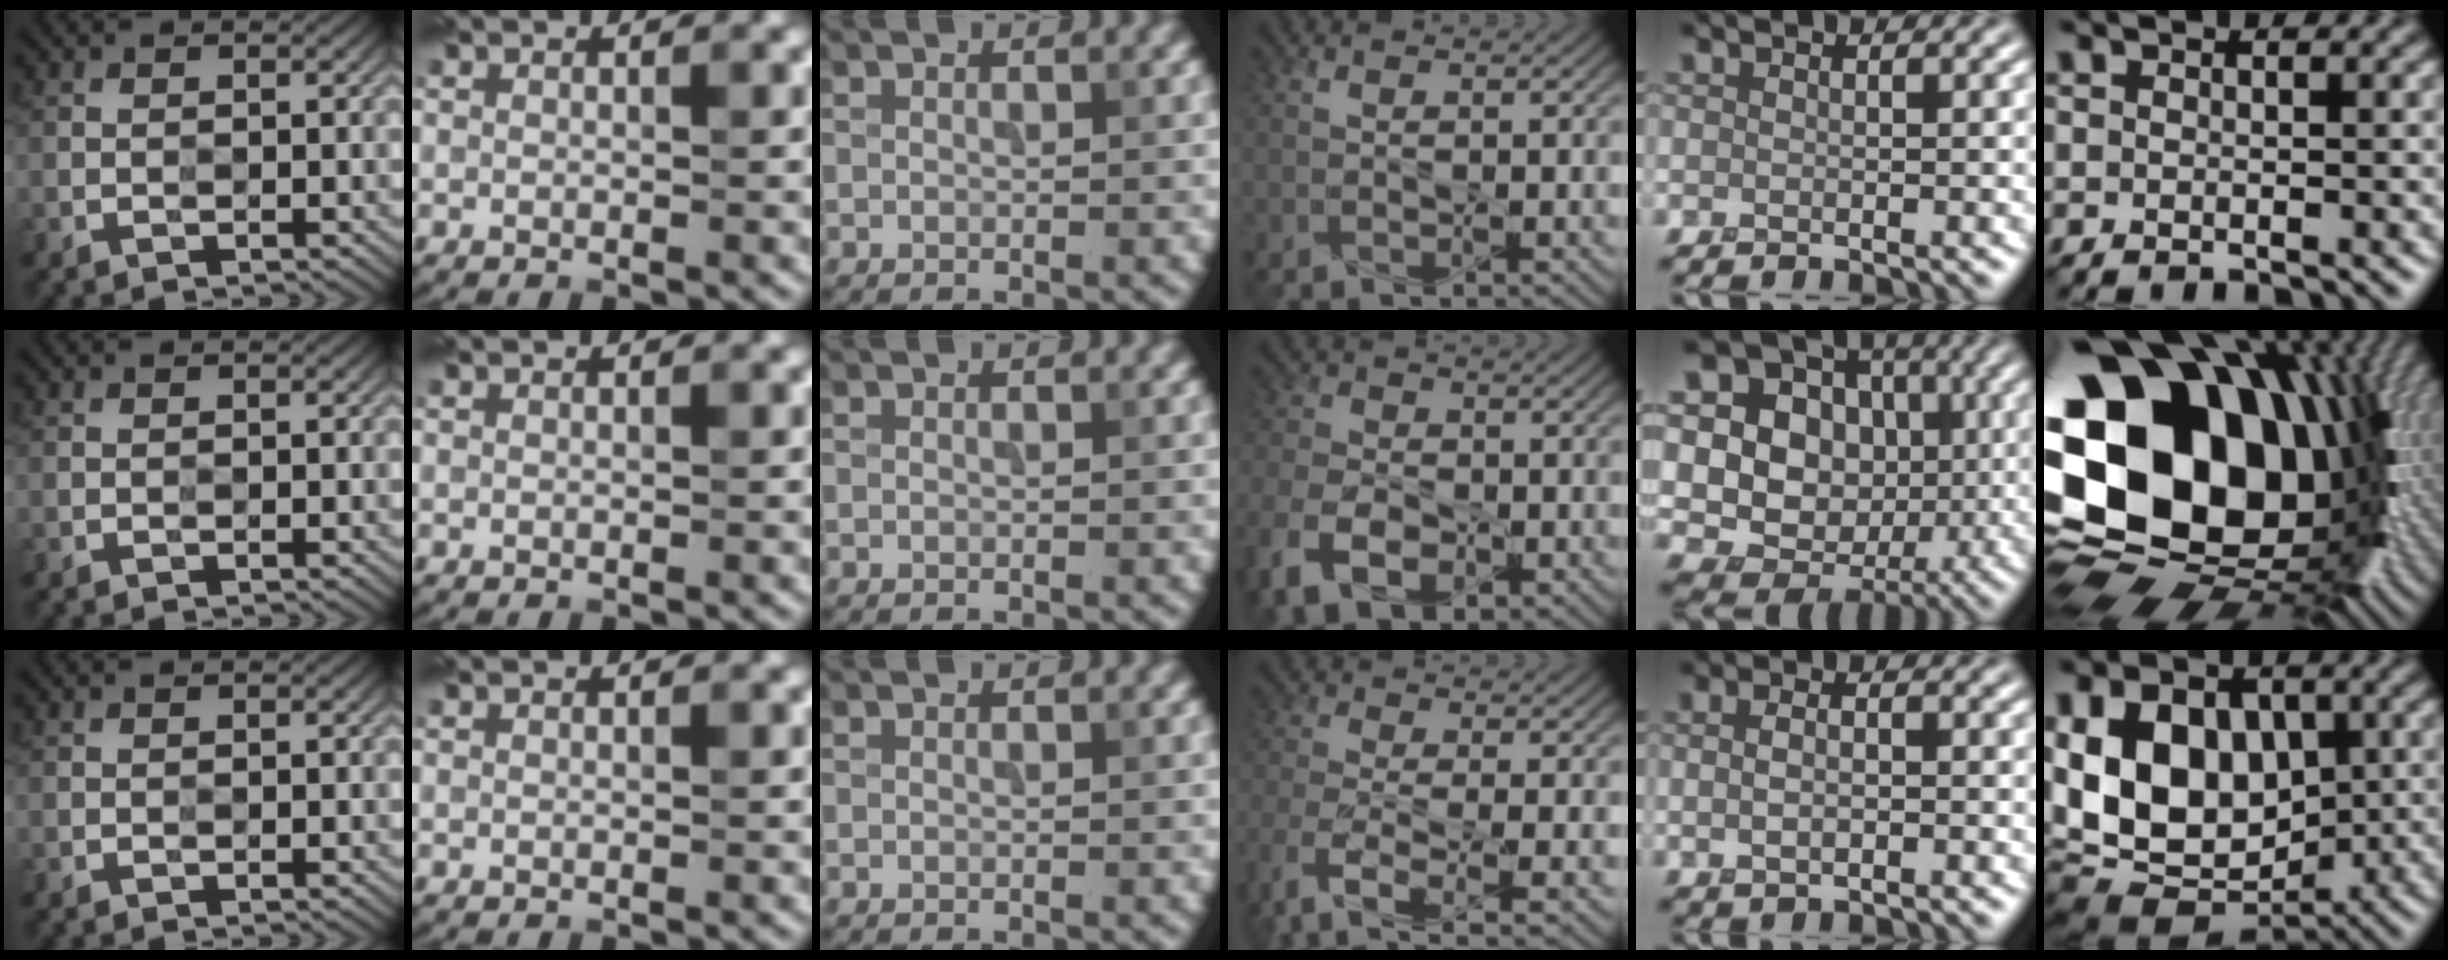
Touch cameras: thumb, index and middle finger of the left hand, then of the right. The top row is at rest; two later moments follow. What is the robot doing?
{"motion": "press", "object": "memory foam"}